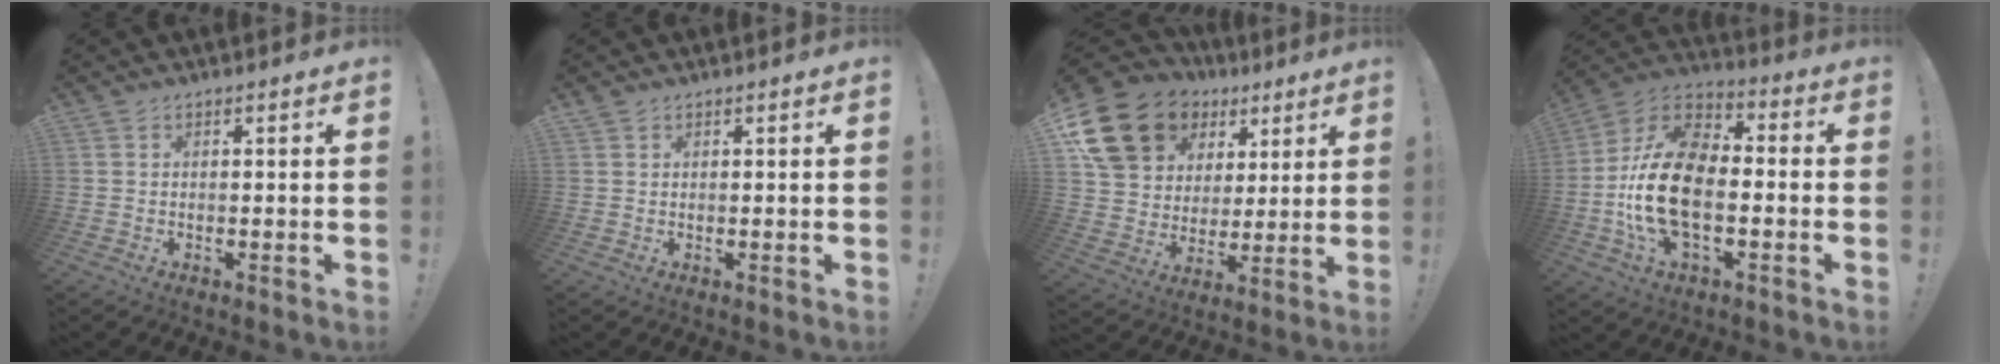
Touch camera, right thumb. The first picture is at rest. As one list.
[{"total": 1.0, "force": [0.8, 0.5, 0.2], "torque": [0.000, -0.002, 0.015]}, {"total": 18.9, "force": [10.6, 13.8, 7.5], "torque": [-0.138, -0.045, 0.225]}, {"total": 20.7, "force": [-3.7, 12.0, 16.4], "torque": [-0.315, 0.027, -0.054]}]